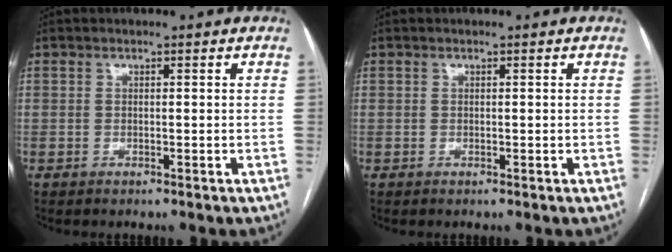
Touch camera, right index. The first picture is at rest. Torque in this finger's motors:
{"motor_torque": [0.07, 0.05, 0.01, 0.01]}